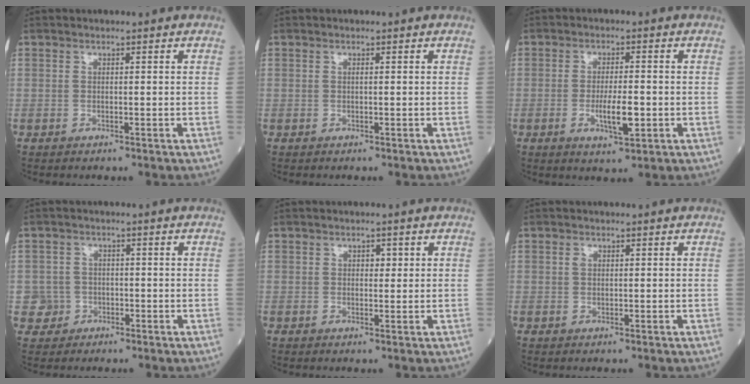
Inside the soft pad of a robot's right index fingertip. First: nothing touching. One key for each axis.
{"total": 0.0}
{"total": 5.2, "fx": -1.2, "fy": 1.1, "fz": 4.9, "tx": -0.091, "ty": -0.005, "tz": -0.016}
{"total": 2.9, "fx": -1.0, "fy": 2.6, "fz": -0.4, "tx": 0.015, "ty": 0.013, "tz": -0.021}
{"total": 1.3, "fx": 0.4, "fy": 0.8, "fz": 0.8, "tx": -0.007, "ty": 0.001, "tz": 0.004}
{"total": 0.6, "fx": 0.2, "fy": 0.5, "fz": 0.4, "tx": -0.009, "ty": 0.002, "tz": 0.004}